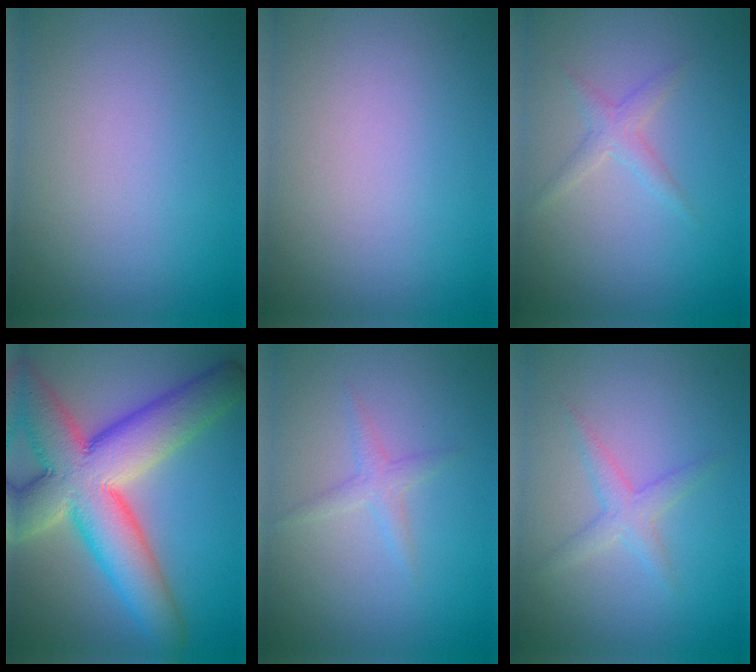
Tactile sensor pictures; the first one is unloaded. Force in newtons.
{"total": 0.0}
{"total": 1.5, "press": 1.5, "slide": 0.1}
{"total": 12.3, "press": 12.3, "slide": 1.0}
{"total": 1.4, "press": 1.4, "slide": 0.1}
{"total": 2.0, "press": 2.0, "slide": 0.1}